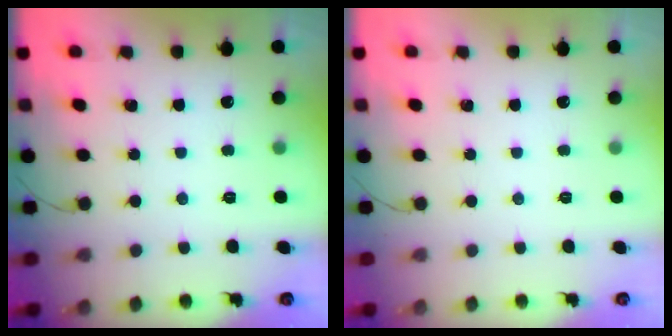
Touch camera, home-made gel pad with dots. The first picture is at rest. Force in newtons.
{"total": 0.0}